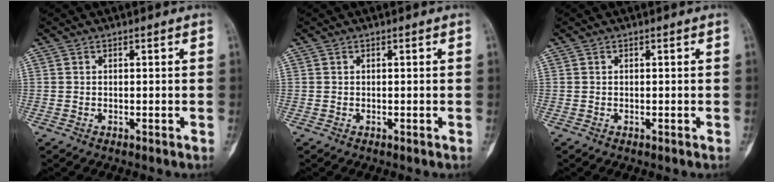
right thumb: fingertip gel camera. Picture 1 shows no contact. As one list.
[{"total": 0.0}, {"total": 0.0}]